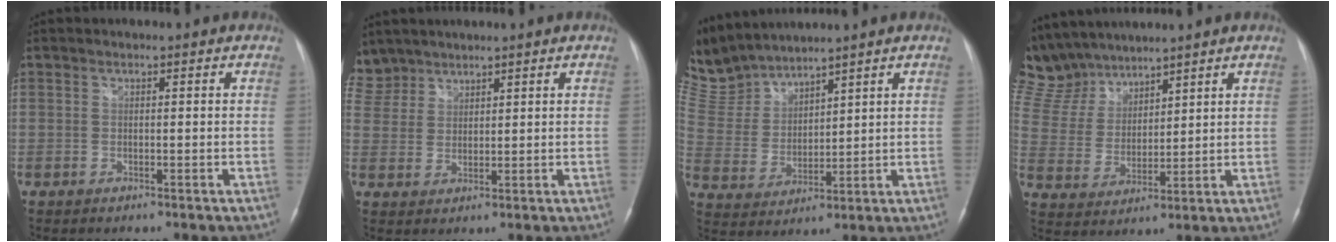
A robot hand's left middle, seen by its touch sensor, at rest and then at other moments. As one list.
[{"total": 6.1, "force": [5.1, 3.3, -0.2], "torque": [0.006, 0.010, 0.108]}, {"total": 10.7, "force": [10.5, 1.3, 1.7], "torque": [-0.064, 0.010, 0.235]}, {"total": 11.3, "force": [10.3, 4.0, 2.2], "torque": [-0.065, 0.021, 0.218]}]